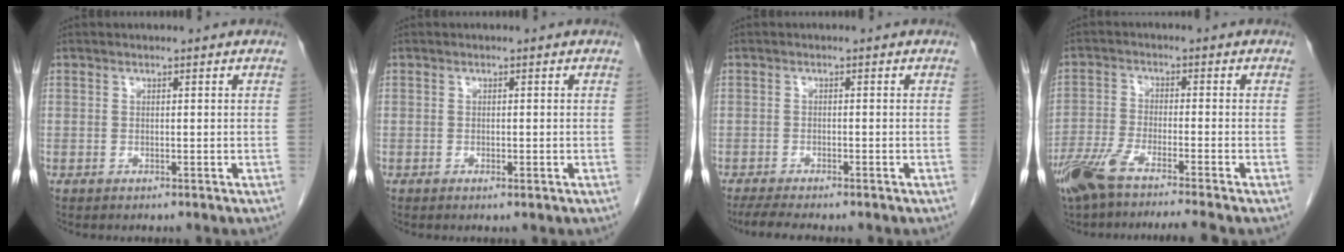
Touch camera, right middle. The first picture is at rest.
{"total": 0.8, "force": [-0.4, 0.3, 0.6], "torque": [-0.010, 0.000, -0.003]}
{"total": 5.9, "force": [-4.9, 0.9, 3.1], "torque": [-0.047, -0.013, -0.074]}
{"total": 10.2, "force": [-8.1, -0.3, 6.1], "torque": [-0.107, -0.025, -0.141]}